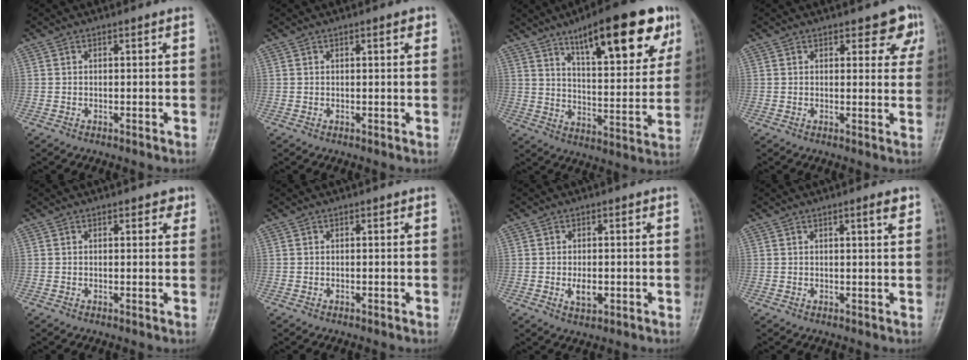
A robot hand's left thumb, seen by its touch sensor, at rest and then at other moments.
{"total": 1.3, "force": [0.7, 0.3, 1.0], "torque": [-0.012, 0.001, 0.010]}
{"total": 21.4, "force": [12.0, 6.6, 16.4], "torque": [-0.197, -0.037, 0.182]}
{"total": 5.2, "force": [3.1, 2.6, 3.2], "torque": [-0.001, -0.011, 0.034]}
{"total": 1.9, "force": [1.2, 1.0, 1.0], "torque": [0.002, -0.002, 0.012]}
{"total": 0.0}
{"total": 3.2, "force": [-0.6, 1.9, 2.5], "torque": [-0.037, -0.002, -0.005]}
{"total": 2.4, "force": [1.4, 0.1, 1.9], "torque": [-0.025, -0.006, 0.021]}